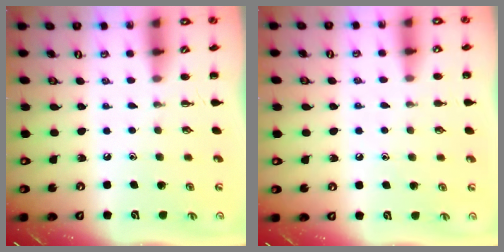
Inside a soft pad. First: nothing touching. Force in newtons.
{"total": 5.1, "press": 4.8, "slide": 1.7}